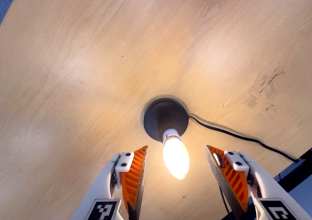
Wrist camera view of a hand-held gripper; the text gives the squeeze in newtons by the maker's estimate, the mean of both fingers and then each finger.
{"total": 0.0}